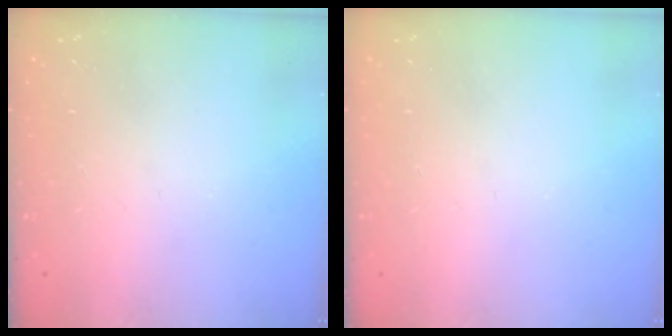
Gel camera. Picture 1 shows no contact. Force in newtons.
{"total": 0.0}